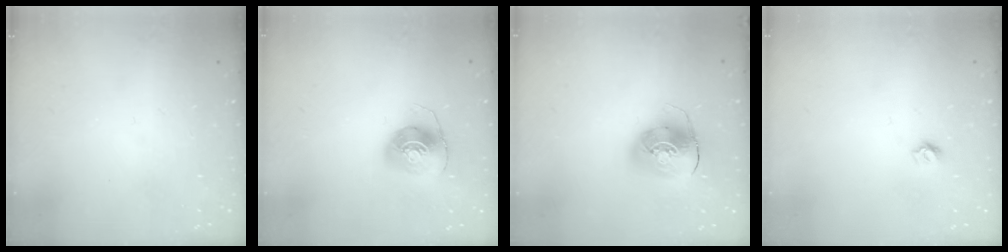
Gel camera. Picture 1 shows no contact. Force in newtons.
{"total": 8.8, "press": 8.8, "slide": 0.1}
{"total": 10.0, "press": 9.9, "slide": 1.5}
{"total": 5.5, "press": 5.5, "slide": 0.5}